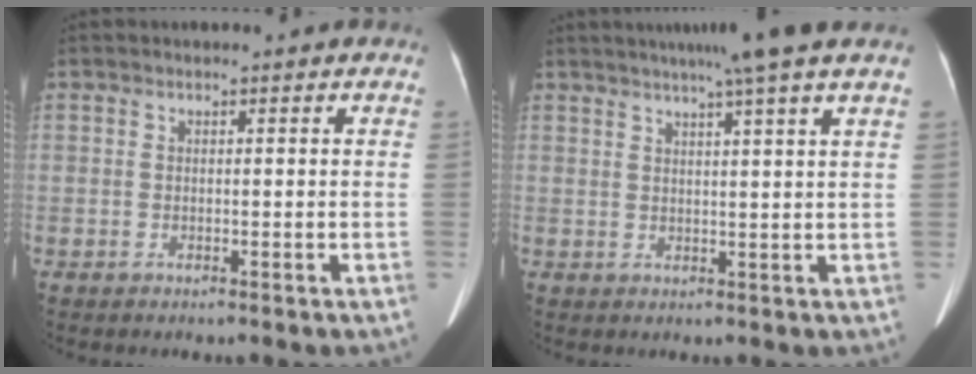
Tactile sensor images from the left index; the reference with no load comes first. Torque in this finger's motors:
{"motor_torque": [0.58, -1.56, 0.39, 0.06]}